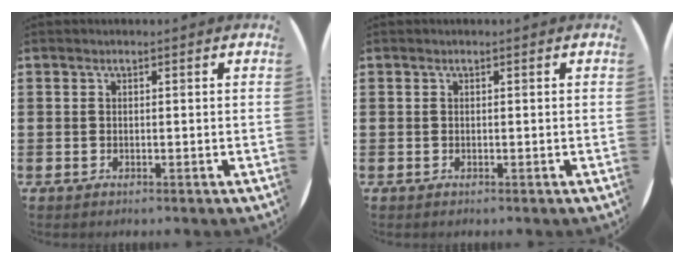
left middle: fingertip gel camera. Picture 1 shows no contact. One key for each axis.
{"total": 0.0}